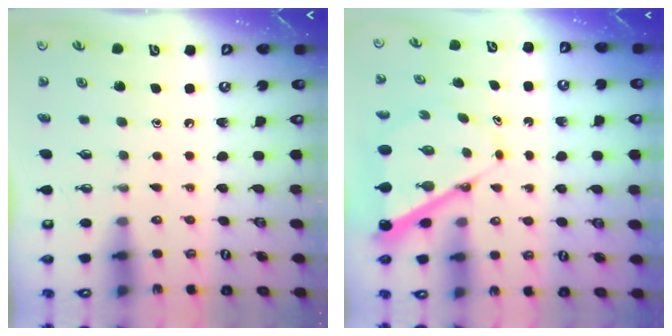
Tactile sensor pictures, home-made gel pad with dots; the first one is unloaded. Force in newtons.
{"total": 7.8, "press": 7.8, "slide": 0.7}